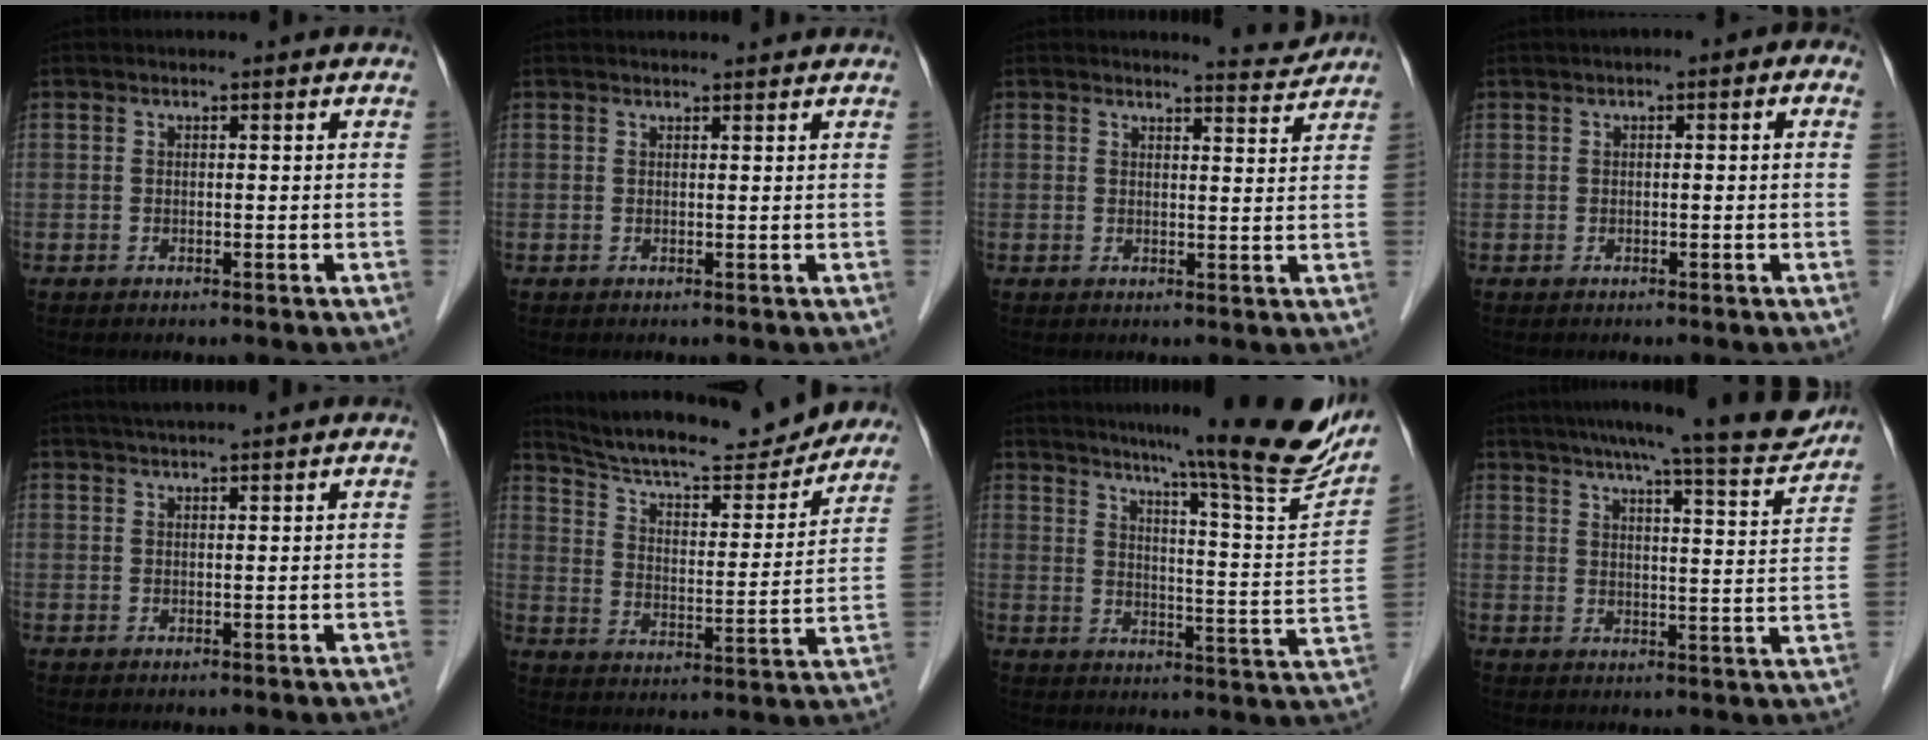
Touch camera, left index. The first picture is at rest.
{"total": 4.1, "force": [3.9, 0.2, 1.0], "torque": [-0.012, 0.022, 0.047]}
{"total": 3.2, "force": [3.2, -0.3, -0.1], "torque": [-0.008, -0.021, 0.038]}
{"total": 3.2, "force": [0.9, 1.0, 2.9], "torque": [-0.033, 0.022, 0.007]}
{"total": 3.7, "force": [3.1, -0.6, 1.9], "torque": [-0.026, 0.025, 0.054]}
{"total": 21.7, "force": [19.7, 3.7, 8.3], "torque": [-0.133, -0.008, 0.282]}
{"total": 22.1, "force": [18.9, -0.7, 11.4], "torque": [-0.164, -0.064, 0.243]}
{"total": 15.5, "force": [13.8, 0.5, 6.9], "torque": [-0.097, -0.018, 0.178]}